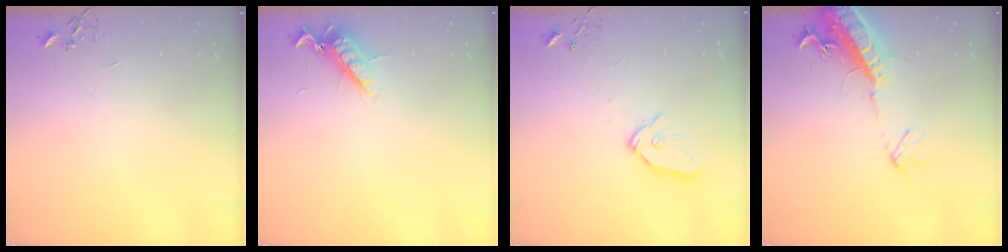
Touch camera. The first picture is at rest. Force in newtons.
{"total": 11.1, "press": 11.1, "slide": 1.3}
{"total": 9.9, "press": 9.8, "slide": 1.2}
{"total": 17.8, "press": 17.3, "slide": 4.1}